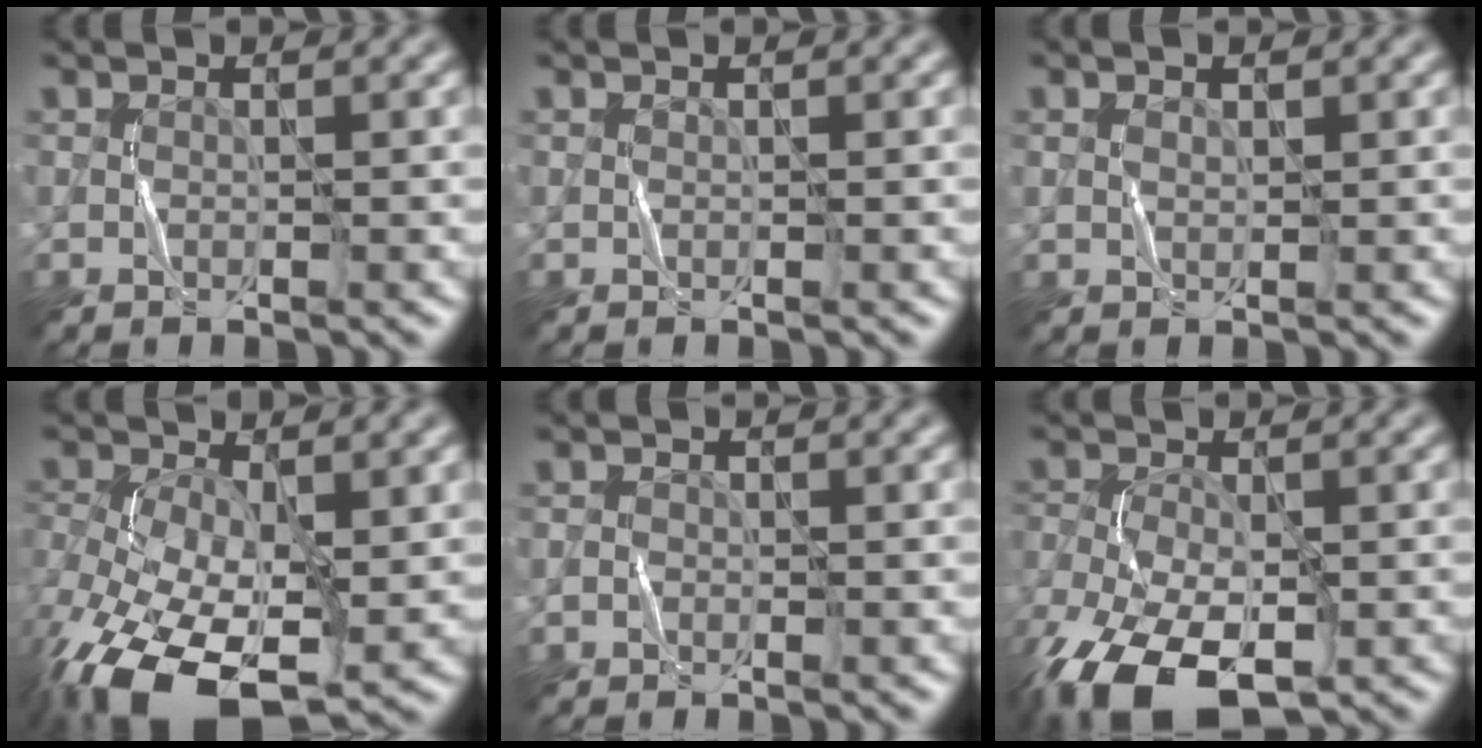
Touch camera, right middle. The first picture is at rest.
{"total": 0.0}
{"total": 0.8, "force": [0.4, 0.5, 0.5], "torque": [-0.009, 0.003, 0.010]}
{"total": 11.9, "force": [-4.3, 6.7, 8.9], "torque": [-0.197, -0.039, -0.070]}
{"total": 0.8, "force": [-0.4, 0.6, 0.3], "torque": [-0.005, 0.001, -0.009]}
{"total": 10.9, "force": [-5.7, 5.6, 7.5], "torque": [-0.169, -0.040, -0.101]}